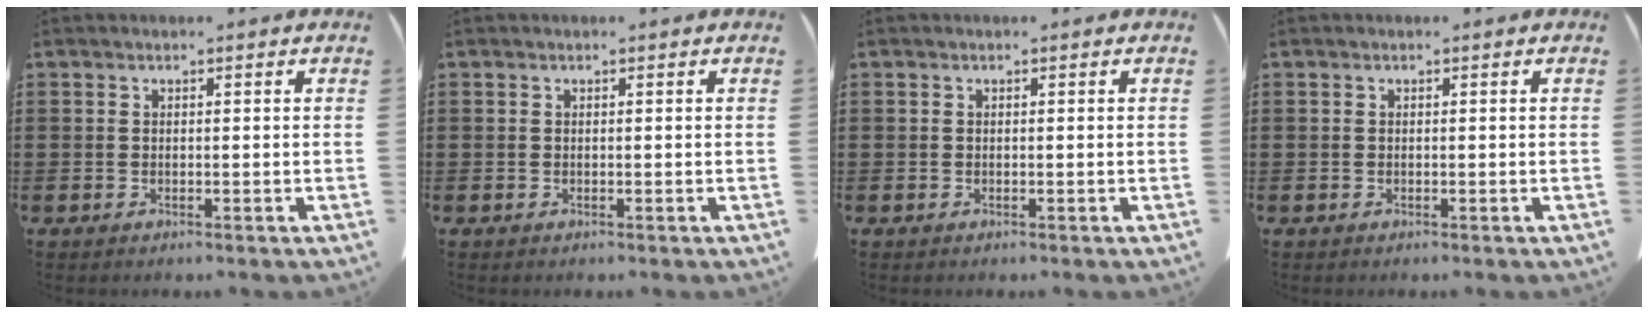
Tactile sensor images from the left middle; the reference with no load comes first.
{"total": 0.0}
{"total": 0.0}
{"total": 0.0}